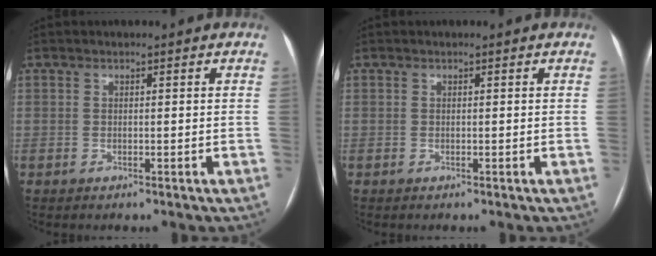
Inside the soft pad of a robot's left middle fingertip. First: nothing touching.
{"total": 0.0}